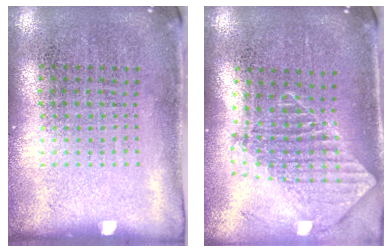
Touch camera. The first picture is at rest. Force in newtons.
{"total": 1.9, "press": 1.5, "slide": 1.2}